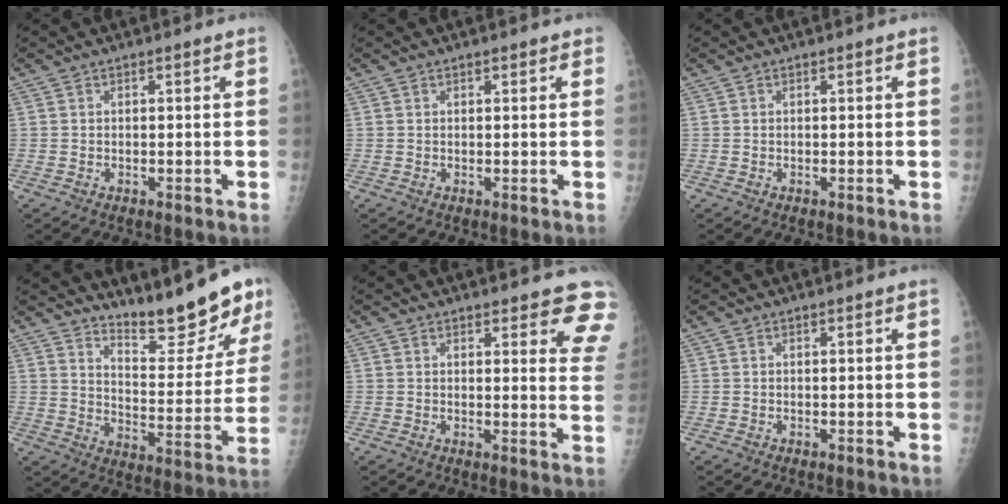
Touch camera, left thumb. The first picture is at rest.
{"total": 1.2, "force": [0.8, 0.5, 0.7], "torque": [-0.006, -0.002, 0.008]}
{"total": 0.0}
{"total": 14.9, "force": [12.6, 2.8, 7.5], "torque": [-0.076, -0.101, 0.192]}
{"total": 9.3, "force": [7.7, 2.7, 4.5], "torque": [-0.011, -0.039, 0.062]}
{"total": 0.0}